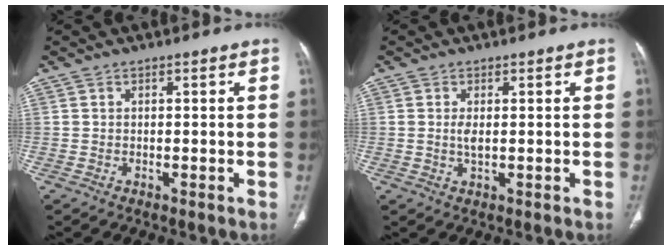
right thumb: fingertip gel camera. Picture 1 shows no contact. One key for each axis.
{"total": 1.9, "fx": 0.2, "fy": 0.7, "fz": 1.7, "tx": -0.039, "ty": -0.004, "tz": 0.008}